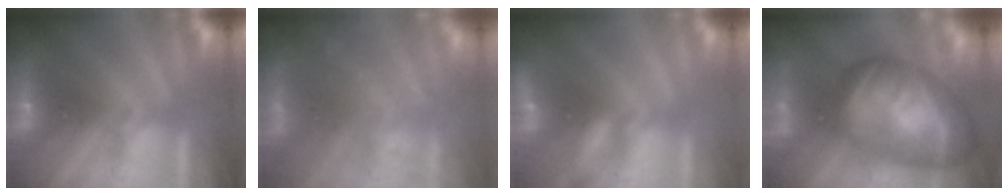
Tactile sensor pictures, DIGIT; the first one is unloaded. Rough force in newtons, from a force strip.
{"total": 9.7}
{"total": 2.1}
{"total": 9.3}